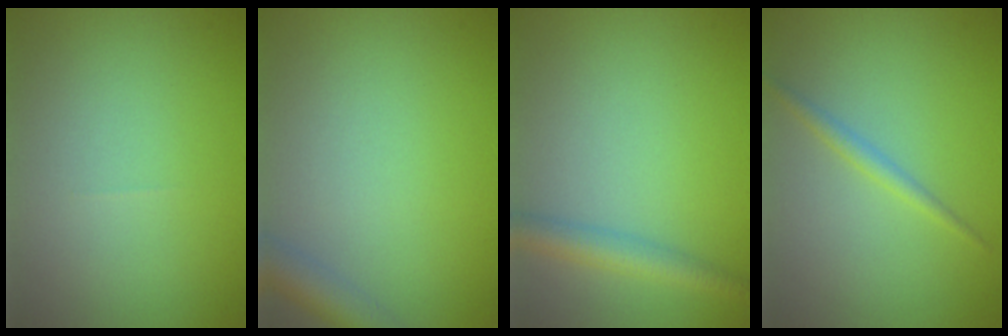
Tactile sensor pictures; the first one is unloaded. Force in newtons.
{"total": 2.9, "press": 2.9, "slide": 0.2}
{"total": 3.2, "press": 3.2, "slide": 0.1}
{"total": 1.2, "press": 1.2, "slide": 0.0}